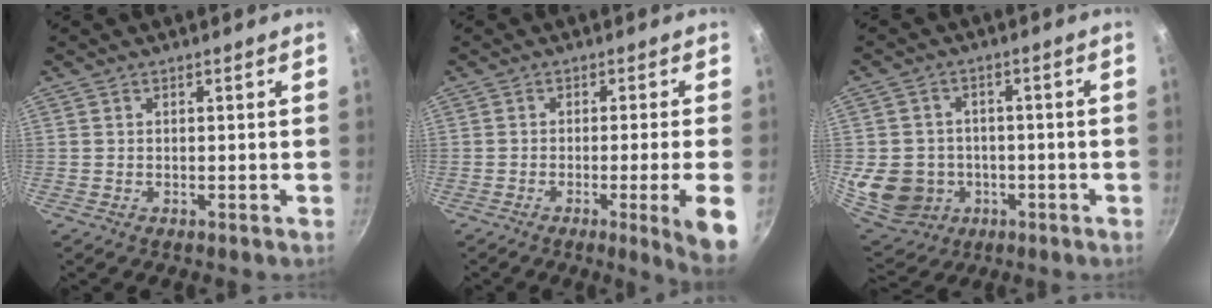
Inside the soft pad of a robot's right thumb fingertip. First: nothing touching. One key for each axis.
{"total": 8.2, "fx": -2.4, "fy": -0.3, "fz": 7.8, "tx": -0.112, "ty": 0.003, "tz": -0.032}
{"total": 12.3, "fx": -2.2, "fy": 10.8, "fz": 5.4, "tx": -0.091, "ty": 0.013, "tz": -0.019}